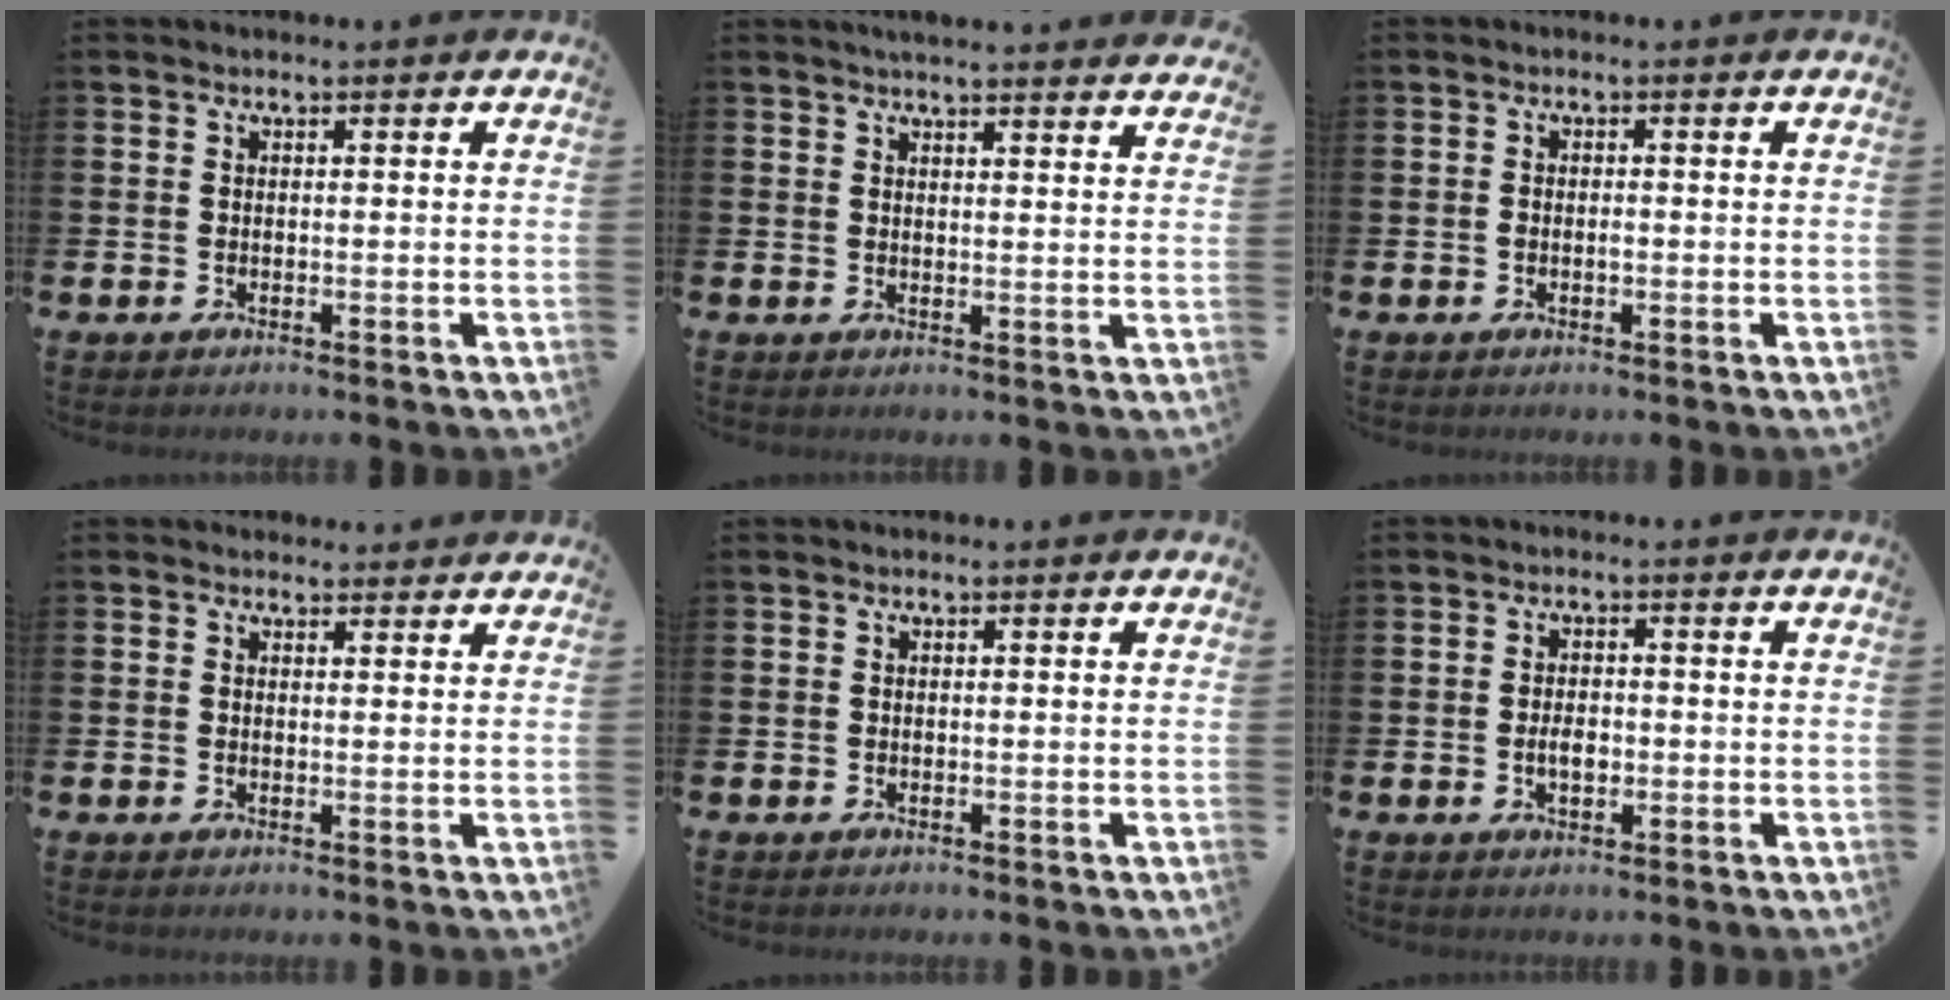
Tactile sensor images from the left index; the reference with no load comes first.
{"total": 3.4, "force": [3.4, -0.4, 0.2], "torque": [-0.007, -0.017, 0.060]}
{"total": 1.0, "force": [-0.2, 0.6, 0.7], "torque": [-0.008, 0.000, -0.007]}
{"total": 1.6, "force": [1.5, 0.6, 0.0], "torque": [0.010, -0.004, 0.026]}
{"total": 0.0}
{"total": 2.6, "force": [-0.4, 1.5, 2.1], "torque": [-0.025, -0.002, -0.011]}